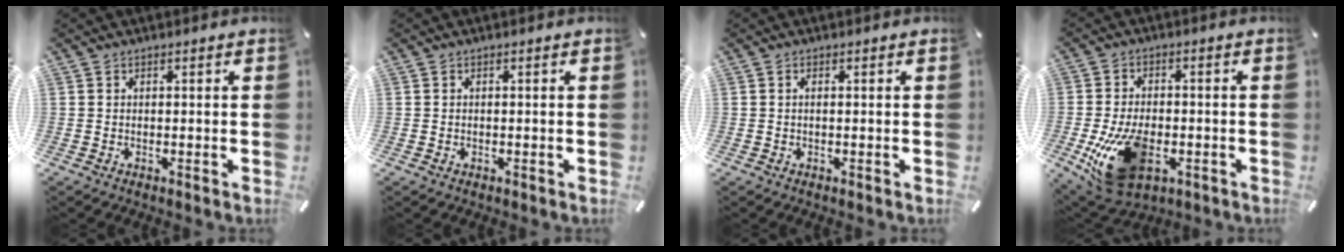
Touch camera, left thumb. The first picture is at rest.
{"total": 0.0}
{"total": 0.7, "force": [0.0, 0.2, 0.7], "torque": [-0.014, 0.000, 0.000]}
{"total": 15.3, "force": [-4.3, 9.3, 11.4], "torque": [-0.219, -0.002, -0.068]}